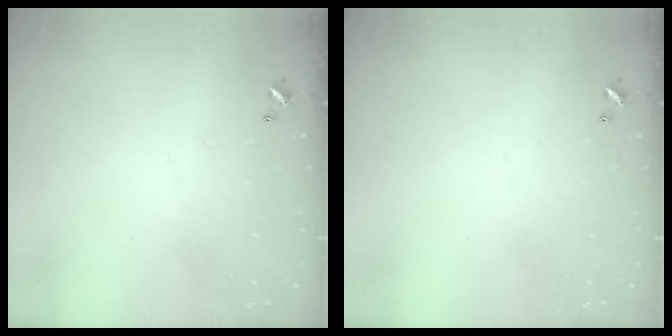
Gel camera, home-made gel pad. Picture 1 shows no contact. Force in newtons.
{"total": 0.0}